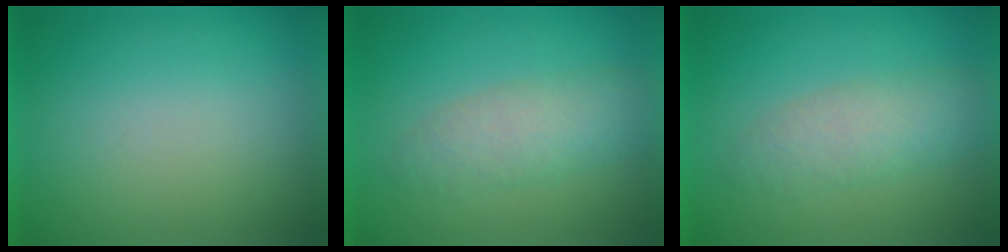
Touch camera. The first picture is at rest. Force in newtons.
{"total": 3.2}
{"total": 3.2}